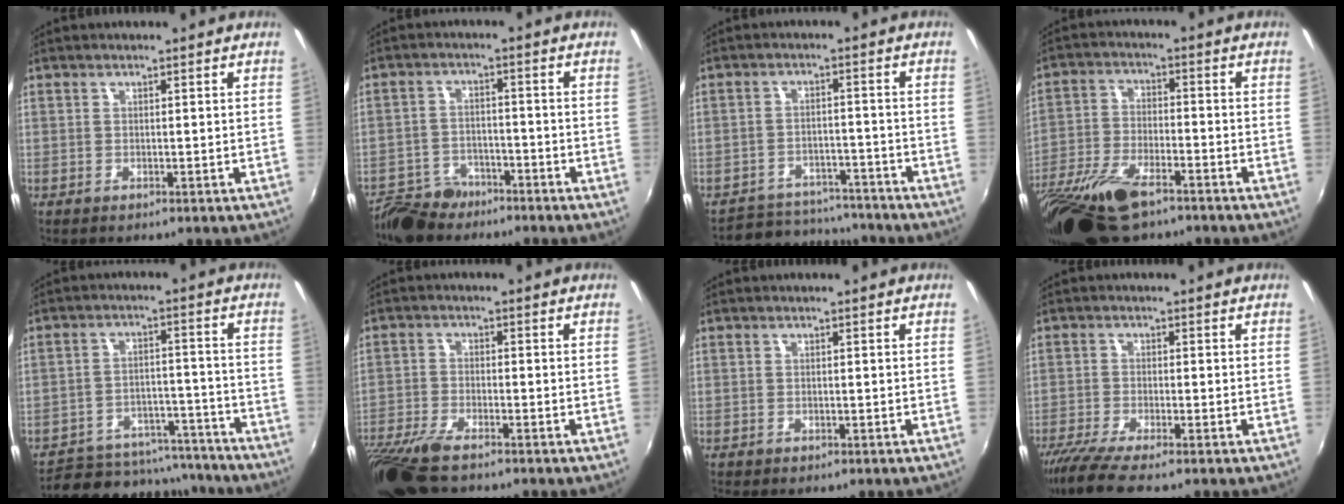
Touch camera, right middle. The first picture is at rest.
{"total": 9.5, "force": [-7.7, 4.8, 3.1], "torque": [-0.088, 0.002, -0.129]}
{"total": 10.6, "force": [-9.7, 3.9, 1.9], "torque": [-0.056, 0.018, -0.132]}
{"total": 17.1, "force": [-12.0, 6.2, 10.4], "torque": [-0.233, -0.038, -0.224]}
{"total": 19.2, "force": [-16.5, 7.8, 5.9], "torque": [-0.129, 0.027, -0.208]}
{"total": 11.8, "force": [-9.1, 2.9, 6.9], "torque": [-0.165, -0.038, -0.176]}
{"total": 1.6, "force": [-1.2, 0.7, 0.7], "torque": [-0.016, -0.011, -0.019]}
{"total": 6.8, "force": [-5.7, 0.0, 3.8], "torque": [-0.094, -0.028, -0.102]}